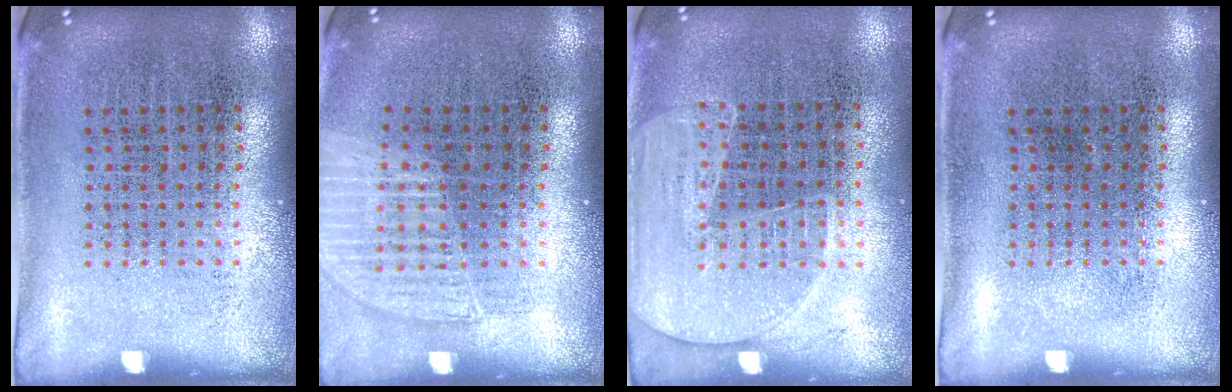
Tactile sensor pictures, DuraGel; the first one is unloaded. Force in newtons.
{"total": 1.1, "press": 1.1, "slide": 0.3}
{"total": 1.6, "press": 1.4, "slide": 0.8}
{"total": 0.0}